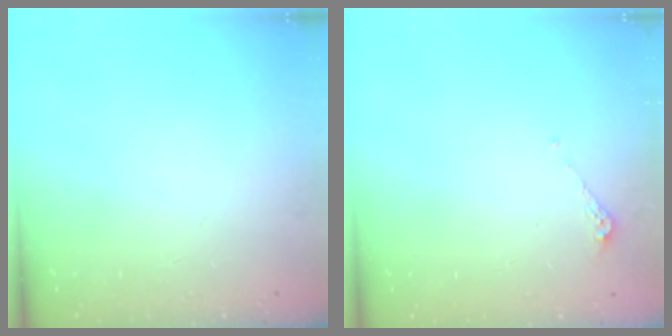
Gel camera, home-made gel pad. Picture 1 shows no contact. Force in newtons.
{"total": 4.3, "press": 4.2, "slide": 0.5}